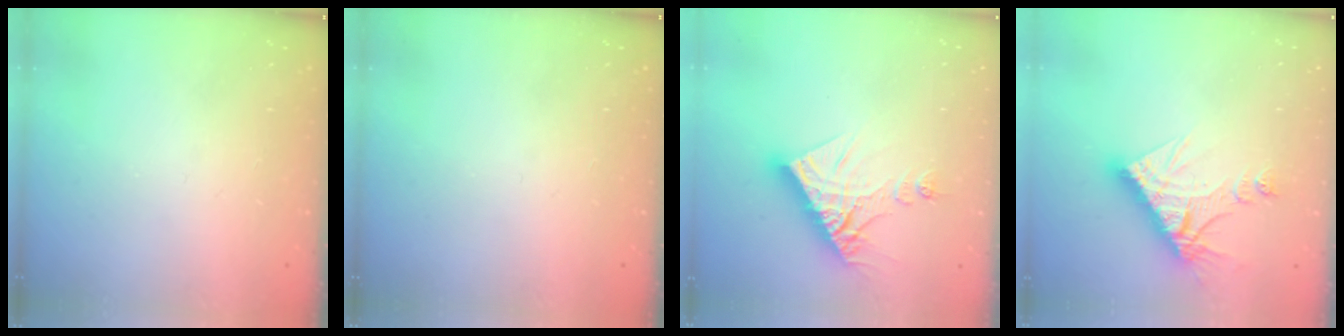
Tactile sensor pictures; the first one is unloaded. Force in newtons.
{"total": 0.0}
{"total": 15.0, "press": 14.9, "slide": 1.6}
{"total": 13.5, "press": 13.5, "slide": 1.1}